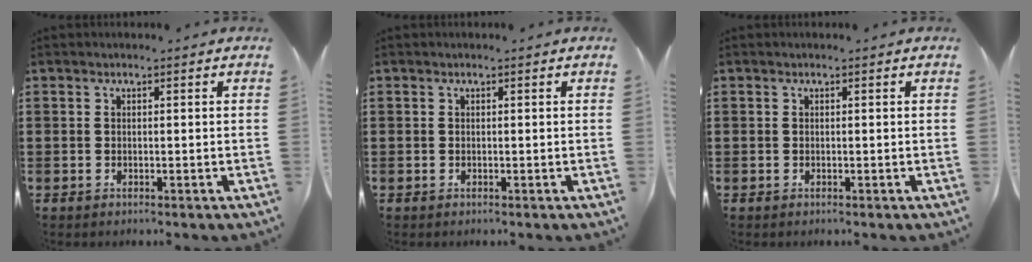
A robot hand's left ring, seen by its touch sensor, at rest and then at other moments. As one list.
[{"total": 0.0}, {"total": 0.0}]